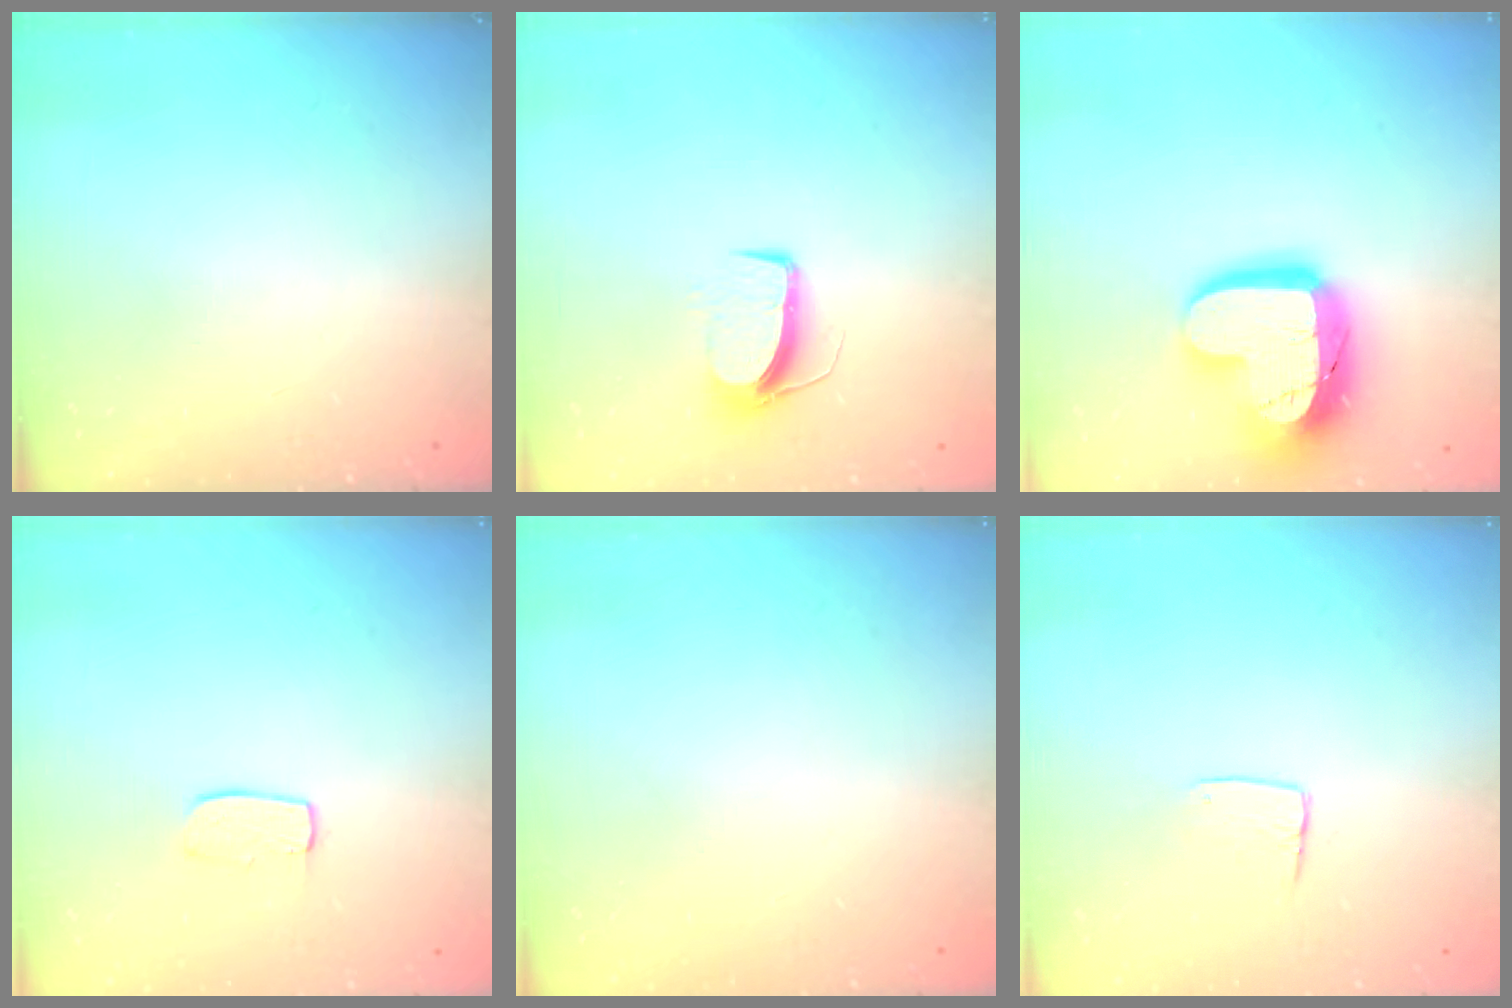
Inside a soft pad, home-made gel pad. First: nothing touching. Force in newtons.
{"total": 7.8, "press": 7.7, "slide": 0.5}
{"total": 18.4, "press": 18.3, "slide": 1.4}
{"total": 5.6, "press": 5.6, "slide": 0.4}
{"total": 0.0}
{"total": 5.9, "press": 5.9, "slide": 0.4}